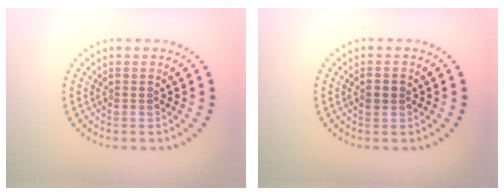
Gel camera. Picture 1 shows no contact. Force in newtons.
{"total": 1.7, "press": 1.7, "slide": 0.1}